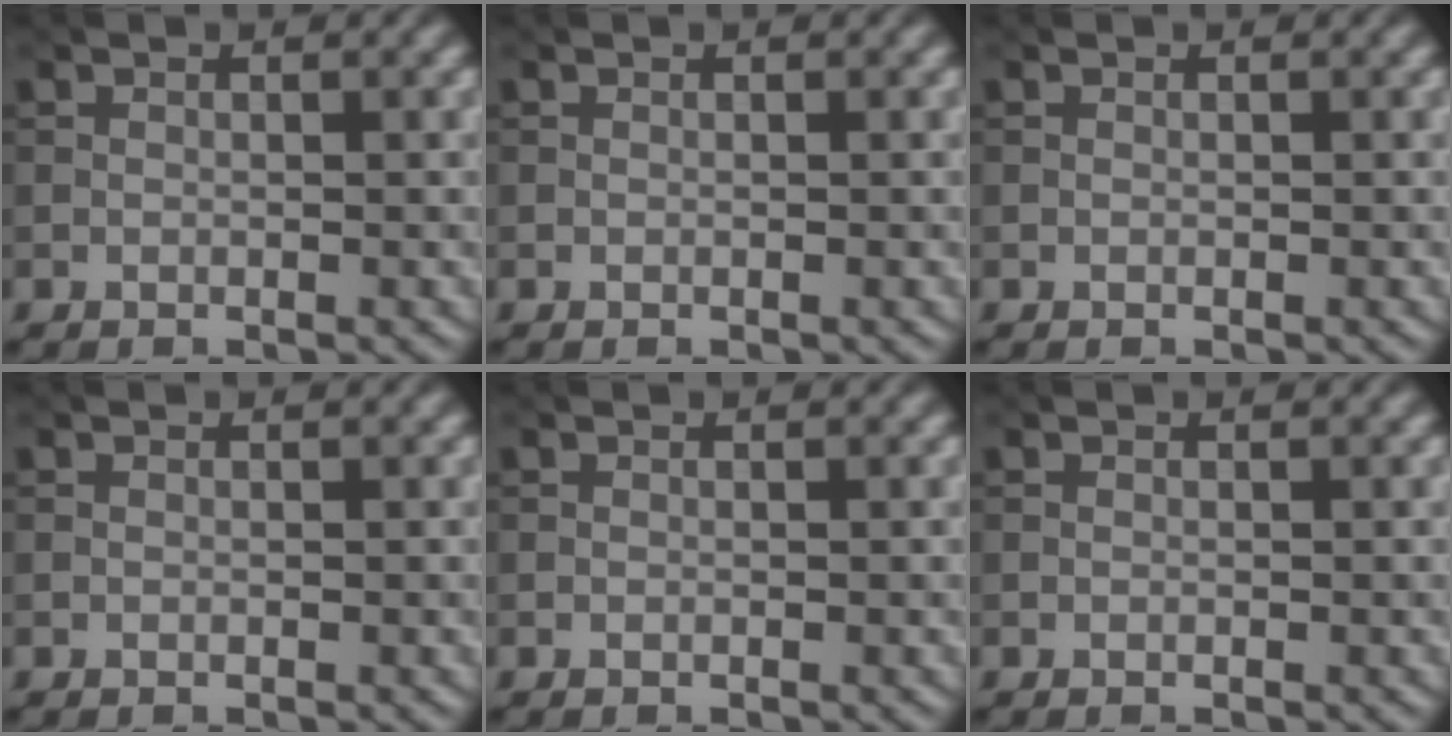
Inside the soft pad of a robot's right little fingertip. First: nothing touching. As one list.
[{"total": 0.0}, {"total": 0.0}, {"total": 0.0}, {"total": 0.0}, {"total": 0.0}]